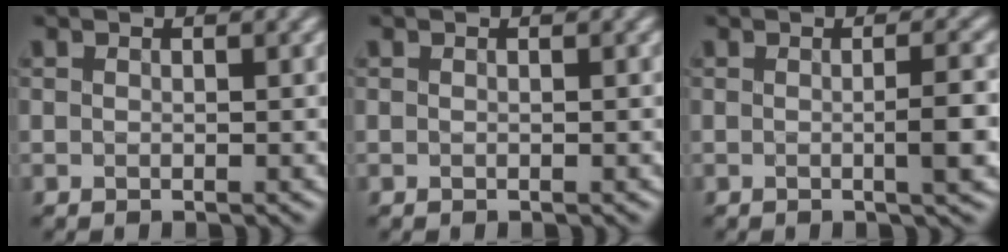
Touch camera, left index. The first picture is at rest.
{"total": 0.0}
{"total": 3.4, "force": [-1.4, 0.3, 3.0], "torque": [-0.047, 0.003, 0.000]}